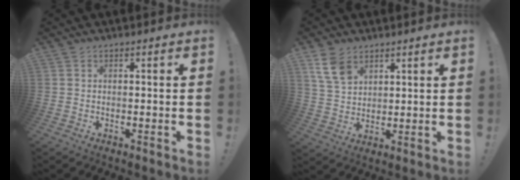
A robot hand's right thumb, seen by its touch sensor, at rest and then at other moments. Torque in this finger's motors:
{"motor_torque": [0.47, 1.23, 0.29, 0.04, 0.00]}